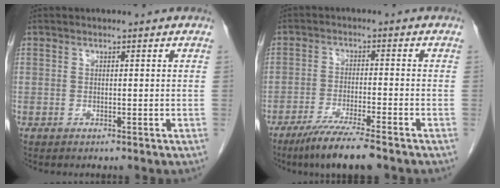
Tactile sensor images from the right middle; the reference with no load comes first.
{"total": 7.6, "force": [-5.8, -0.1, 5.0], "torque": [-0.090, -0.022, -0.102]}